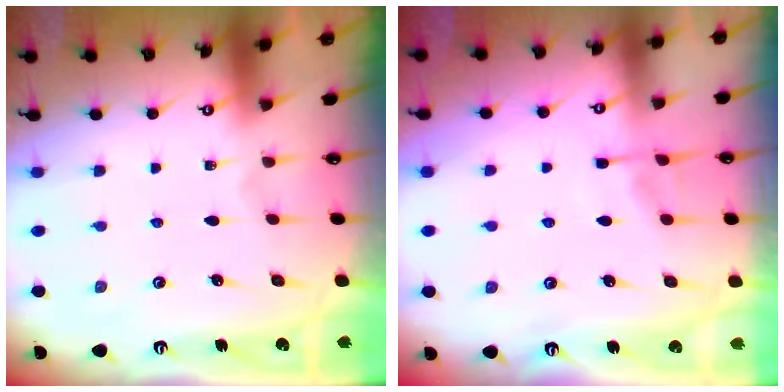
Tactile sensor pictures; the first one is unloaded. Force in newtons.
{"total": 4.1, "press": 4.1, "slide": 0.7}